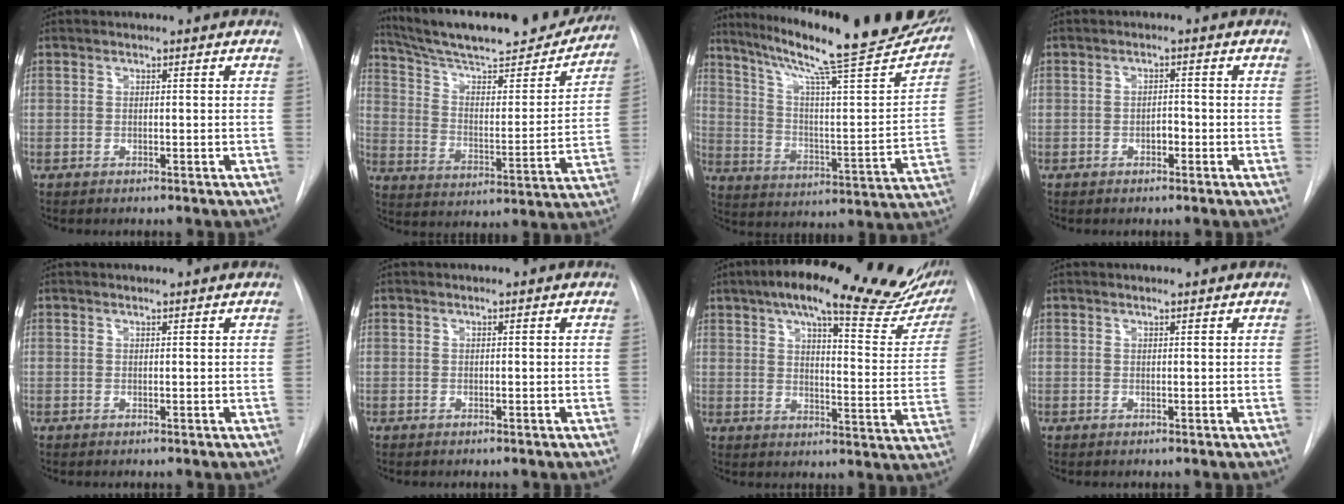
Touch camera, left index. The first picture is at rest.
{"total": 26.6, "force": [23.6, 4.2, 11.5], "torque": [-0.180, -0.032, 0.331]}
{"total": 28.7, "force": [24.0, 2.7, 15.4], "torque": [-0.243, -0.050, 0.326]}
{"total": 1.5, "force": [-0.7, 0.8, 1.0], "torque": [-0.014, 0.004, -0.012]}
{"total": 0.9, "force": [0.9, -0.2, 0.2], "torque": [-0.008, 0.004, 0.015]}
{"total": 0.0}
{"total": 27.7, "force": [21.3, 6.0, 16.7], "torque": [-0.229, -0.008, 0.258]}
{"total": 1.2, "force": [1.2, -0.2, 0.2], "torque": [-0.009, 0.005, 0.018]}